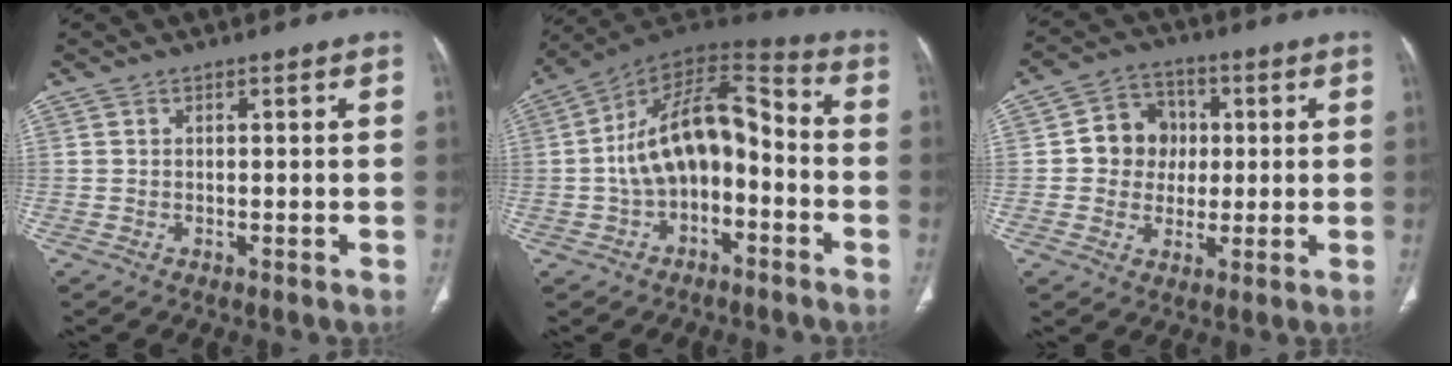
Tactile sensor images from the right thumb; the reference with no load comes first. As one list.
[{"total": 16.9, "force": [-2.4, 9.8, 13.6], "torque": [-0.203, 0.064, -0.047]}, {"total": 9.0, "force": [0.6, 8.1, 3.9], "torque": [-0.015, 0.011, 0.002]}]